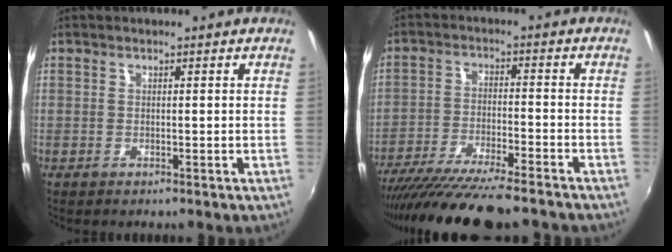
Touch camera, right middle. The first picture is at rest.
{"total": 17.1, "force": [-14.6, 1.8, 8.6], "torque": [-0.173, -0.045, -0.240]}